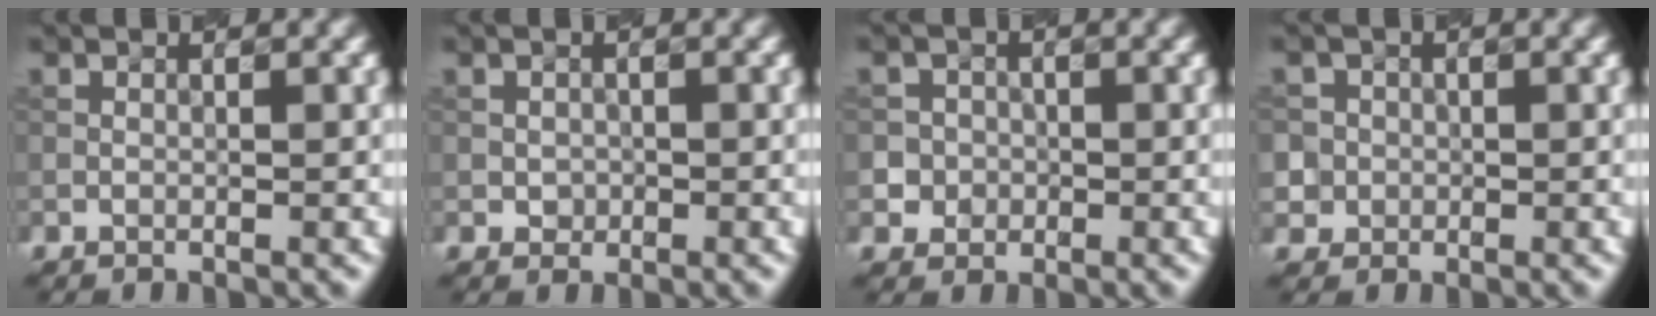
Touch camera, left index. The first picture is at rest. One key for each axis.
{"total": 0.9, "fx": -0.1, "fy": 0.8, "fz": 0.4, "tx": -0.006, "ty": 0.001, "tz": -0.004}
{"total": 2.9, "fx": -0.6, "fy": 2.8, "fz": 0.4, "tx": 0.013, "ty": 0.015, "tz": -0.017}
{"total": 4.0, "fx": 0.1, "fy": 3.9, "fz": 0.9, "tx": -0.015, "ty": 0.022, "tz": -0.008}